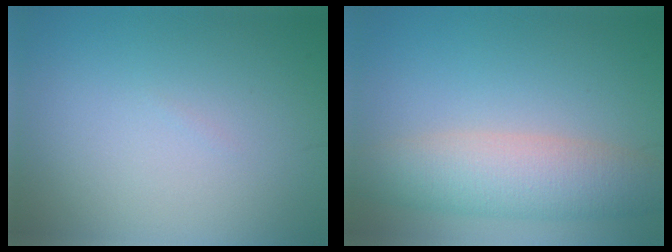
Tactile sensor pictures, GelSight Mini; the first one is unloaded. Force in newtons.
{"total": 6.0, "press": 6.0, "slide": 0.4}